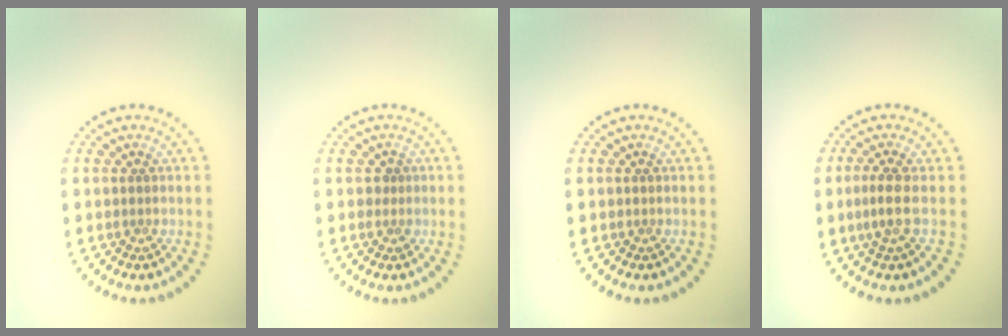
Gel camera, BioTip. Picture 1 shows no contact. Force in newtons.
{"total": 1.0, "press": 0.8, "slide": 0.5}
{"total": 0.0}
{"total": 2.0, "press": 1.4, "slide": 1.4}